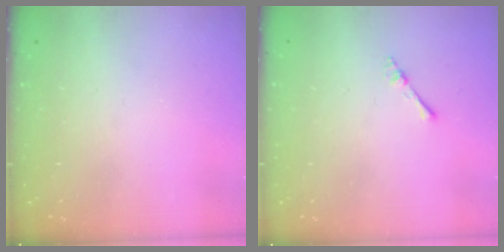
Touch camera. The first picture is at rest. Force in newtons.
{"total": 2.2, "press": 2.2, "slide": 0.3}